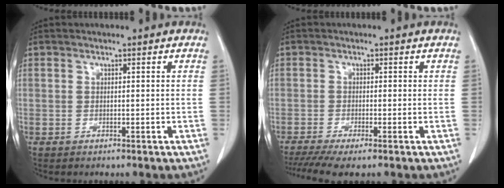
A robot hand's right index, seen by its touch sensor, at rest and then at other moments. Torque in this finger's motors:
{"motor_torque": [0.54, -0.53, 0.17, 0.07]}